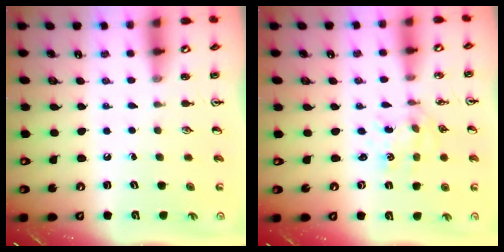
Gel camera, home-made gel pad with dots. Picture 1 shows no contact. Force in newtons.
{"total": 1.1, "press": 1.1, "slide": 0.1}